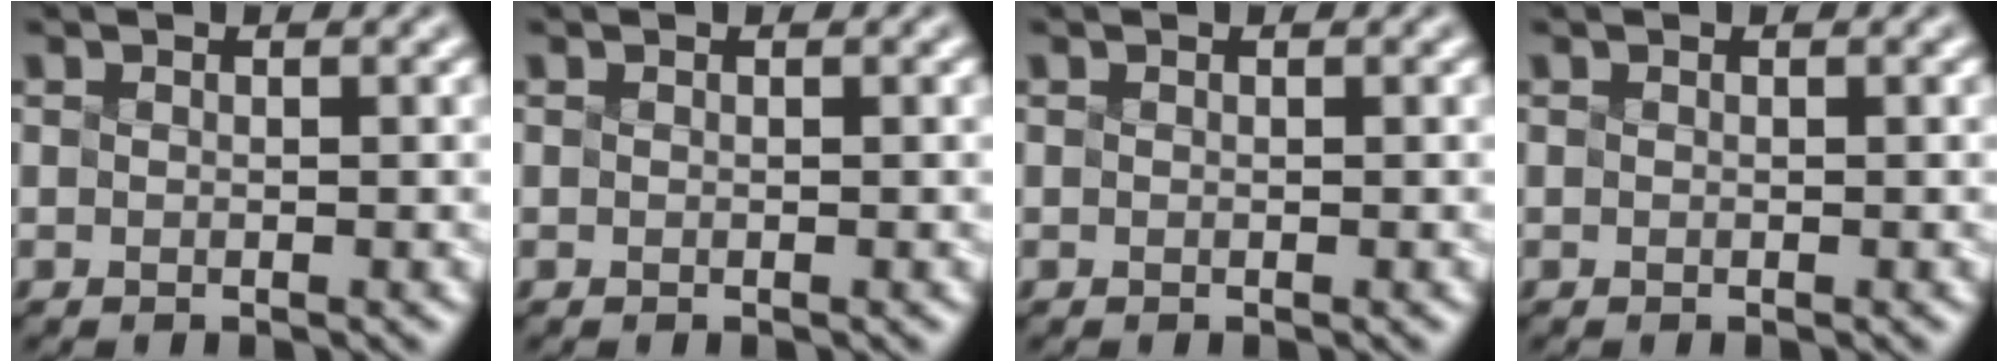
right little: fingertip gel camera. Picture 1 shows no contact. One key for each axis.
{"total": 0.0}
{"total": 0.0}
{"total": 0.0}